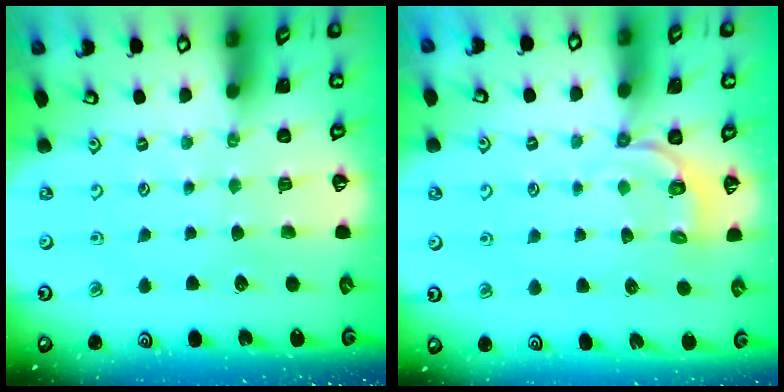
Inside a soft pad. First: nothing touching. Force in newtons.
{"total": 3.8, "press": 2.8, "slide": 2.5}